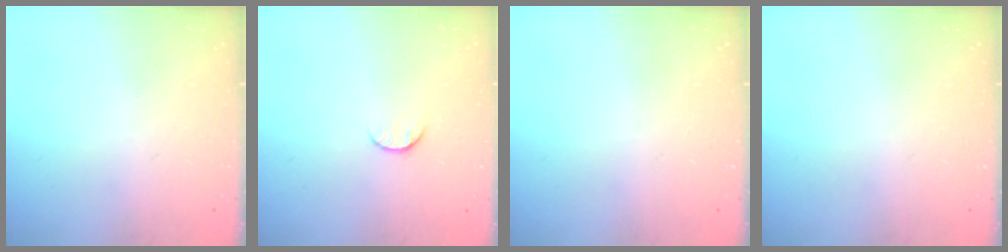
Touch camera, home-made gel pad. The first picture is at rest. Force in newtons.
{"total": 5.7, "press": 5.7, "slide": 0.5}
{"total": 0.0}
{"total": 0.0}